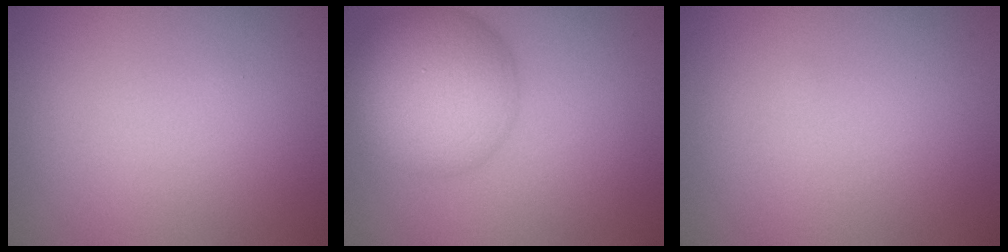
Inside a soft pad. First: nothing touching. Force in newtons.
{"total": 8.2, "press": 8.2, "slide": 0.3}
{"total": 0.0}